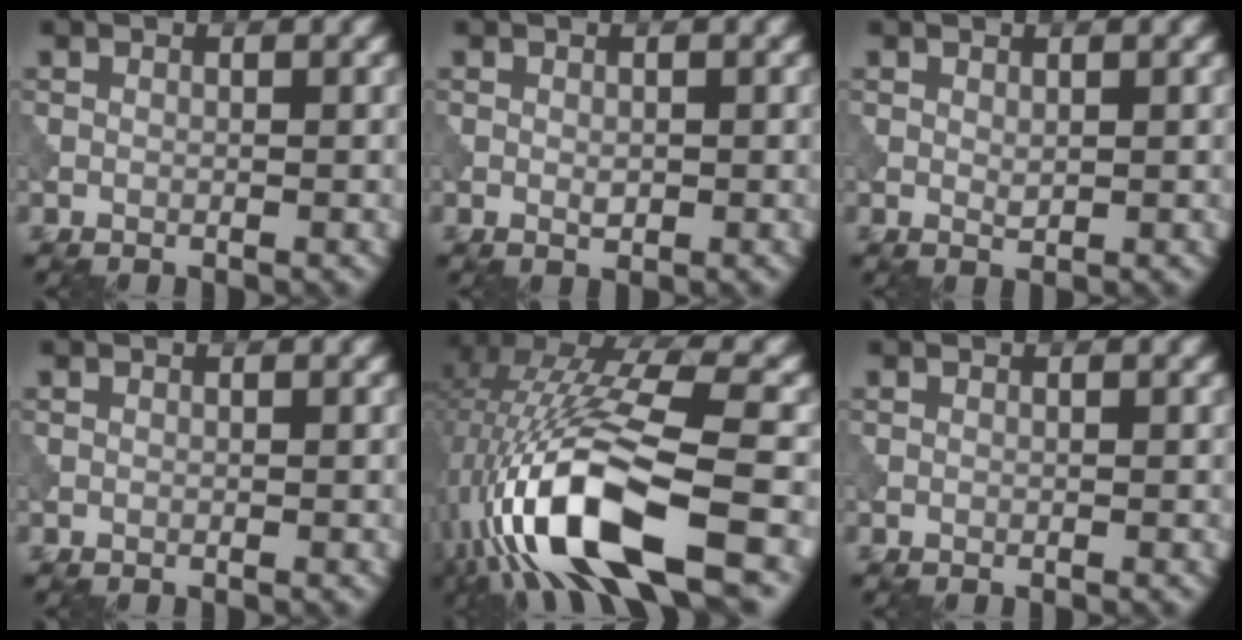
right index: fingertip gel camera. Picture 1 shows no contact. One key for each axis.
{"total": 0.8, "fx": 0.0, "fy": 0.5, "fz": 0.6, "tx": -0.009, "ty": -0.002, "tz": 0.000}
{"total": 0.7, "fx": 0.3, "fy": 0.3, "fz": 0.5, "tx": -0.011, "ty": -0.002, "tz": 0.008}
{"total": 0.0}
{"total": 13.9, "fx": -5.2, "fy": 4.6, "fz": 12.1, "tx": -0.240, "ty": 0.013, "tz": -0.085}
{"total": 0.0}